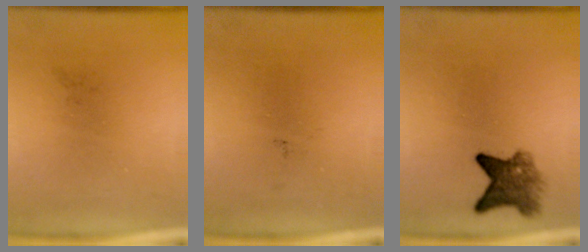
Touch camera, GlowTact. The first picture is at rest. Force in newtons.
{"total": 0.0}
{"total": 5.2}